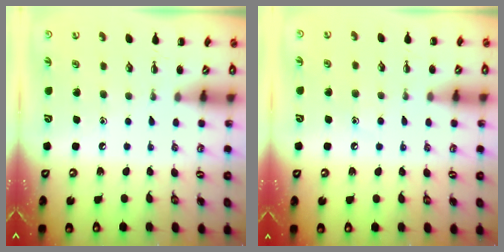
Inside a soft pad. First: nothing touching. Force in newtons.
{"total": 6.0, "press": 5.9, "slide": 1.4}